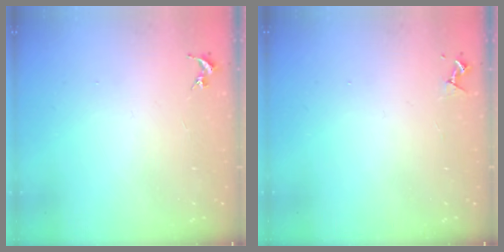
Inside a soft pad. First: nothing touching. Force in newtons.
{"total": 3.5, "press": 3.5, "slide": 0.6}